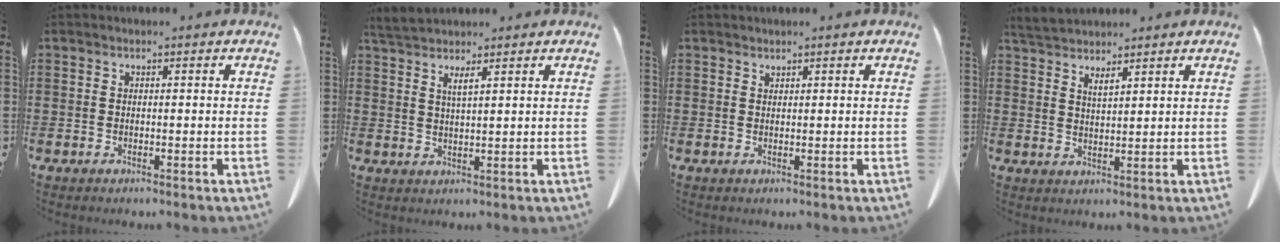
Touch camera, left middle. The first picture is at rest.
{"total": 2.9, "force": [2.3, 0.0, 1.7], "torque": [-0.039, -0.003, 0.042]}
{"total": 0.7, "force": [0.7, 0.1, 0.0], "torque": [-0.002, -0.001, 0.014]}
{"total": 3.2, "force": [3.1, 0.1, 0.8], "torque": [-0.024, -0.006, 0.057]}